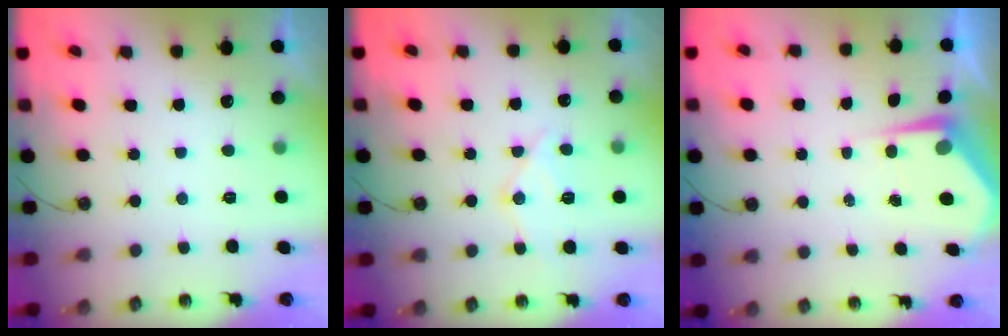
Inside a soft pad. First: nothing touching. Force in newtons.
{"total": 12.8, "press": 12.7, "slide": 1.2}
{"total": 4.2, "press": 4.2, "slide": 0.5}